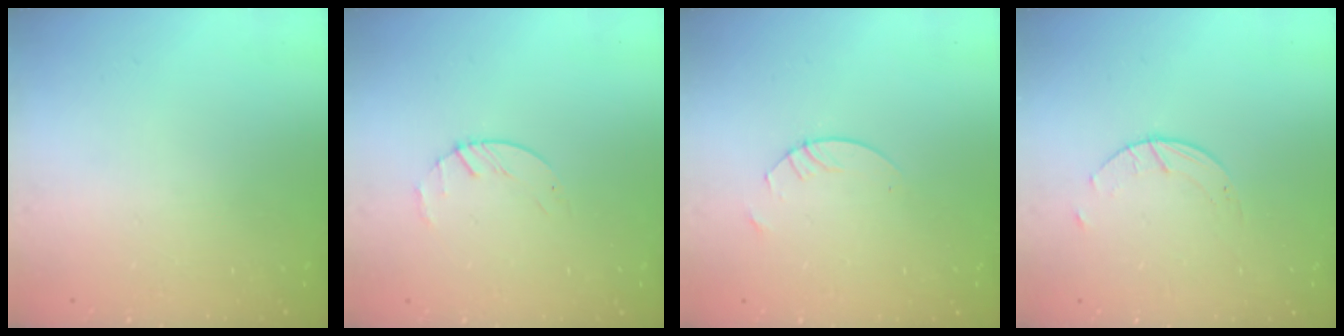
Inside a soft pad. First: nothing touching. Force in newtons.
{"total": 2.2, "press": 2.2, "slide": 0.3}
{"total": 2.4, "press": 2.4, "slide": 0.1}
{"total": 2.0, "press": 2.0, "slide": 0.3}